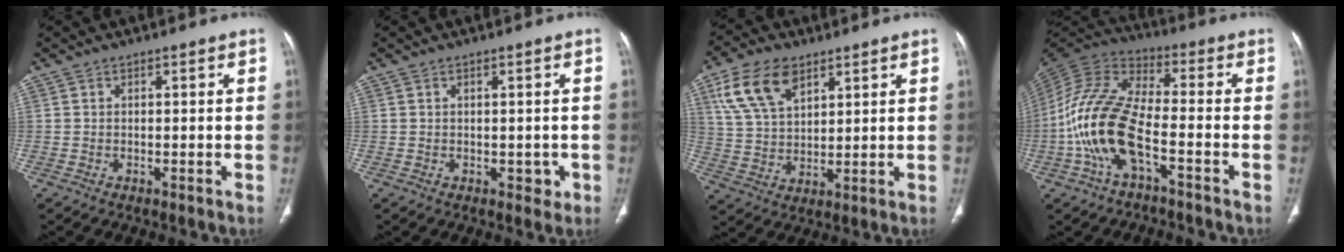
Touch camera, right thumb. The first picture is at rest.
{"total": 2.0, "force": [0.0, 1.5, 1.3], "torque": [-0.007, -0.001, 0.004]}
{"total": 12.1, "force": [6.3, 6.9, 7.7], "torque": [-0.134, -0.014, 0.127]}
{"total": 15.6, "force": [-5.2, 6.5, 13.2], "torque": [-0.283, 0.044, -0.103]}